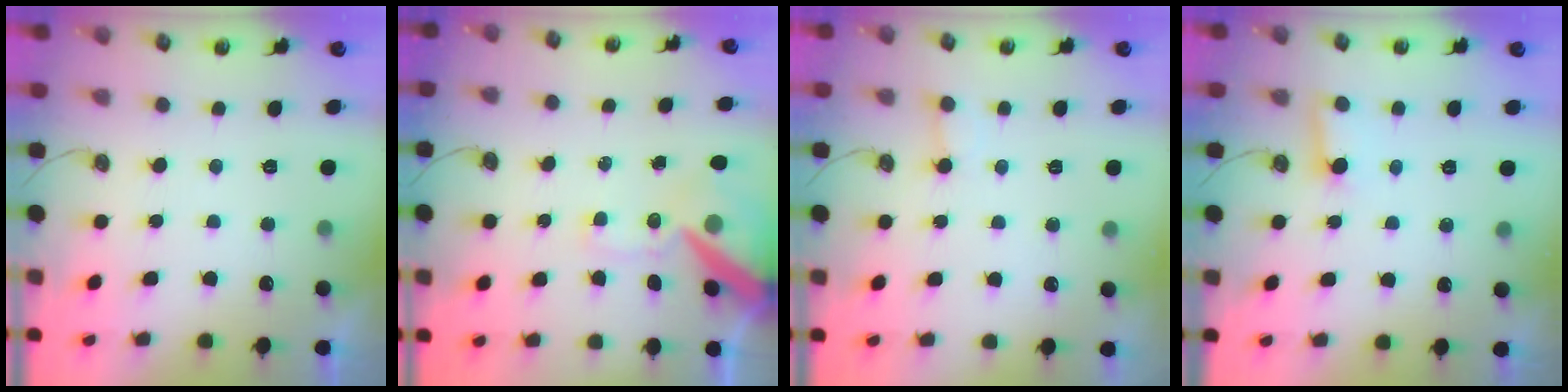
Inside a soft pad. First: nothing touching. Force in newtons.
{"total": 13.9, "press": 13.7, "slide": 2.2}
{"total": 5.2, "press": 5.2, "slide": 0.7}
{"total": 4.8, "press": 4.7, "slide": 1.0}